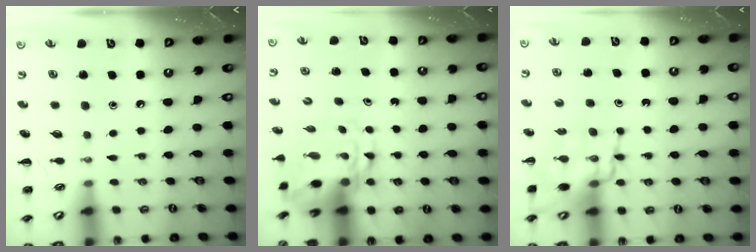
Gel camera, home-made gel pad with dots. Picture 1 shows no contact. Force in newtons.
{"total": 6.3, "press": 6.0, "slide": 1.8}
{"total": 12.1, "press": 11.7, "slide": 3.0}